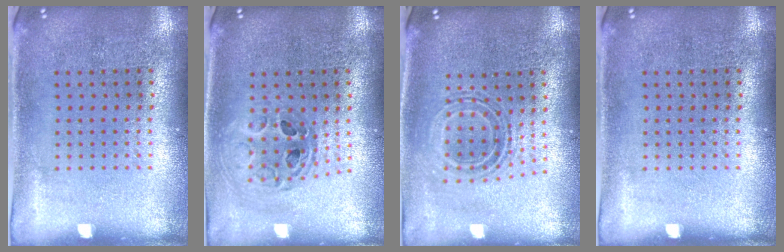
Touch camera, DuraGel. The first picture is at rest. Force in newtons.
{"total": 0.7, "press": 0.7, "slide": 0.1}
{"total": 0.8, "press": 0.8, "slide": 0.4}
{"total": 0.0}